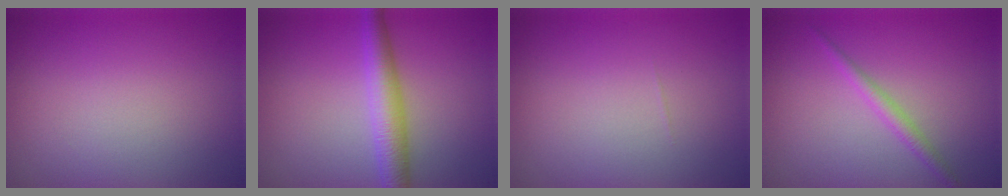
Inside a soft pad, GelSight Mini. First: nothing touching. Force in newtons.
{"total": 4.0, "press": 4.0, "slide": 0.1}
{"total": 0.0}
{"total": 1.6, "press": 1.6, "slide": 0.1}